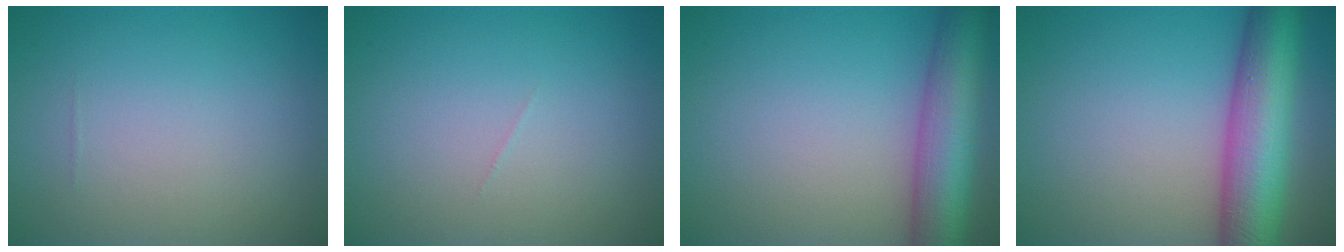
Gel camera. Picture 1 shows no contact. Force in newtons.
{"total": 0.0}
{"total": 8.4, "press": 8.4, "slide": 0.3}
{"total": 10.0, "press": 10.0, "slide": 0.4}